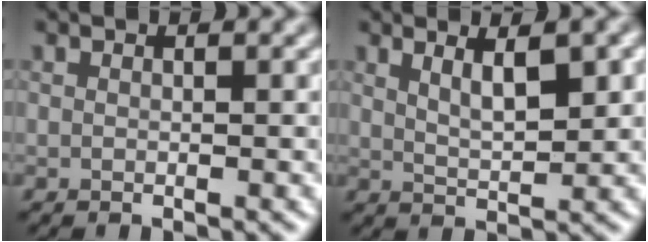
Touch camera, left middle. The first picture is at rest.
{"total": 2.8, "force": [1.0, 0.5, 2.5], "torque": [-0.057, -0.005, 0.035]}